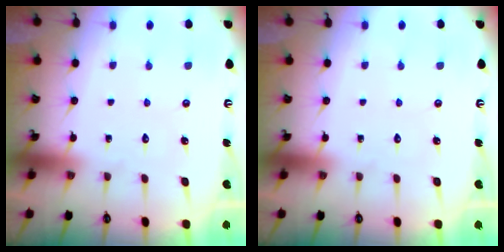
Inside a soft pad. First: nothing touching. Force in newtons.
{"total": 0.0}